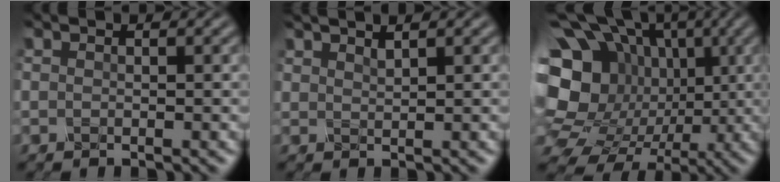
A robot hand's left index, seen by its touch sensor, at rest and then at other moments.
{"total": 1.0, "force": [0.9, 0.1, 0.4], "torque": [-0.006, 0.005, 0.021]}
{"total": 21.1, "force": [1.5, 18.3, 10.4], "torque": [-0.227, 0.042, 0.003]}